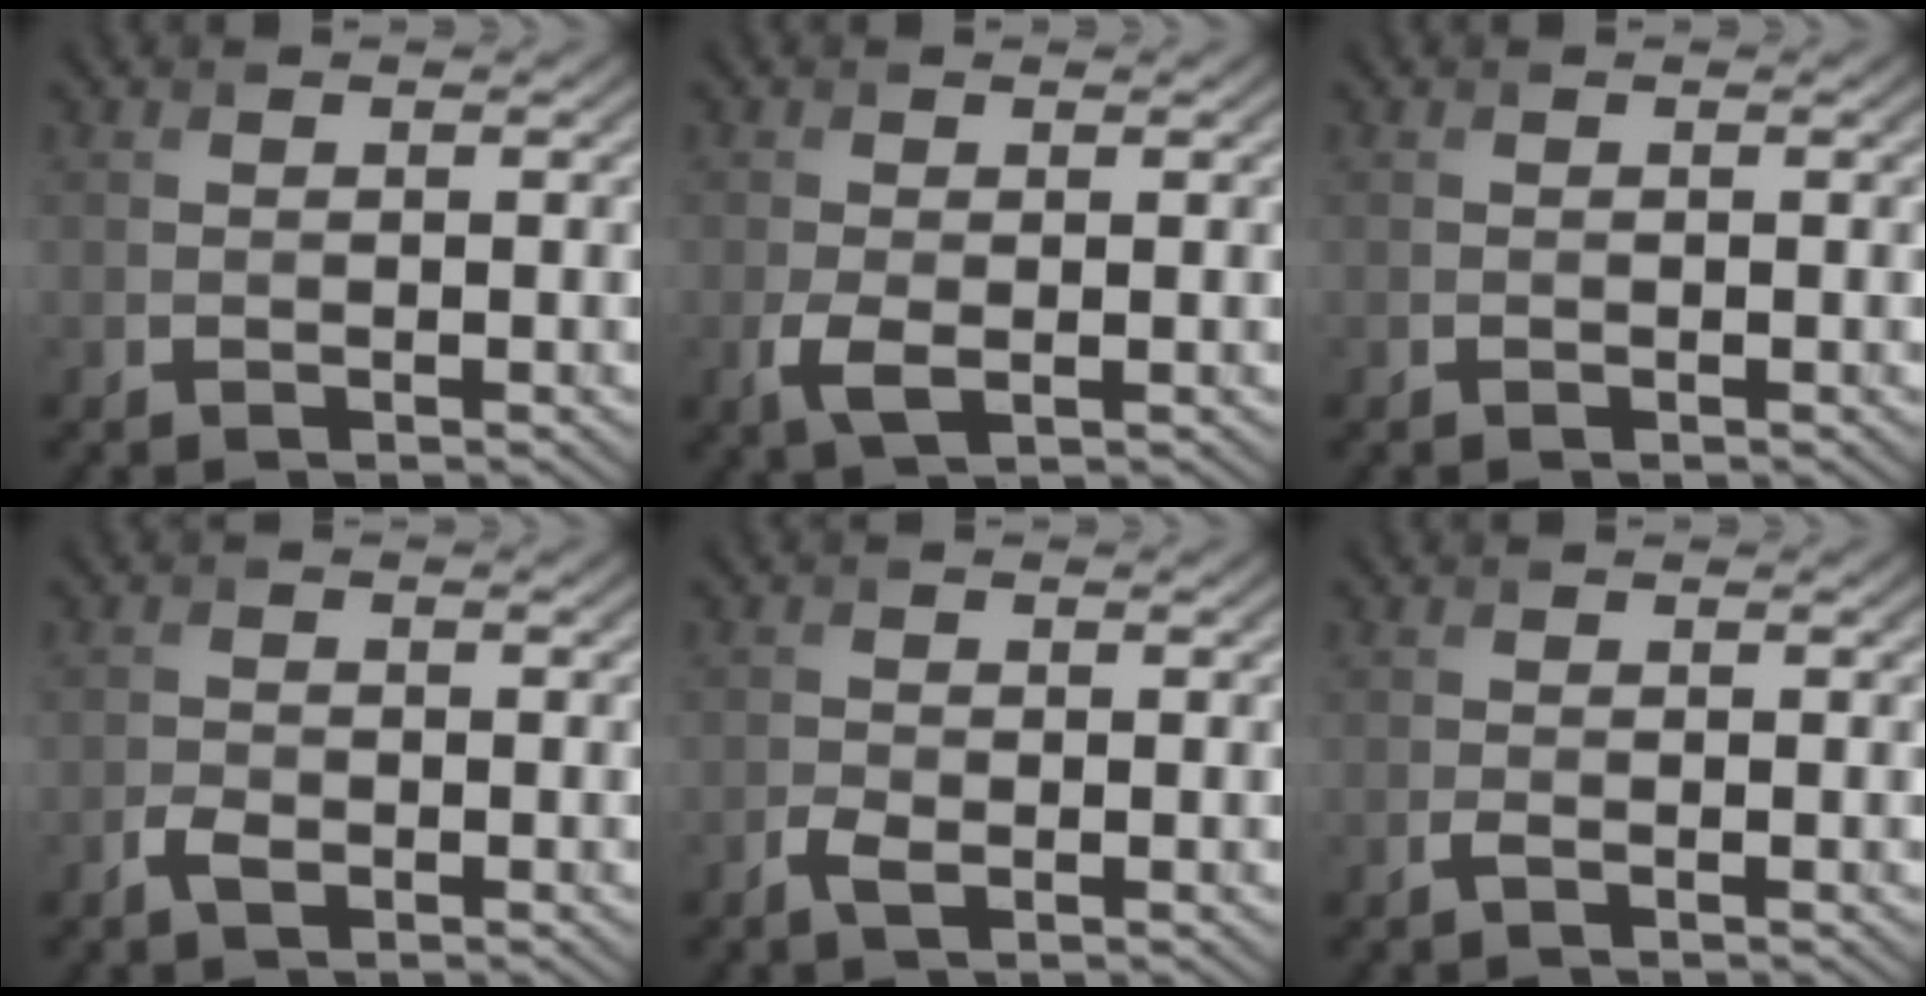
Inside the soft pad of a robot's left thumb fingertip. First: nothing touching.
{"total": 2.6, "force": [-0.6, 1.2, 2.2], "torque": [-0.057, -0.009, -0.011]}
{"total": 0.0}
{"total": 1.8, "force": [-1.0, 1.0, 1.1], "torque": [-0.023, -0.001, -0.023]}
{"total": 1.8, "force": [-0.9, 0.8, 1.3], "torque": [-0.029, -0.003, -0.020]}
{"total": 0.6, "force": [-0.3, 0.1, 0.6], "torque": [-0.014, 0.001, -0.008]}